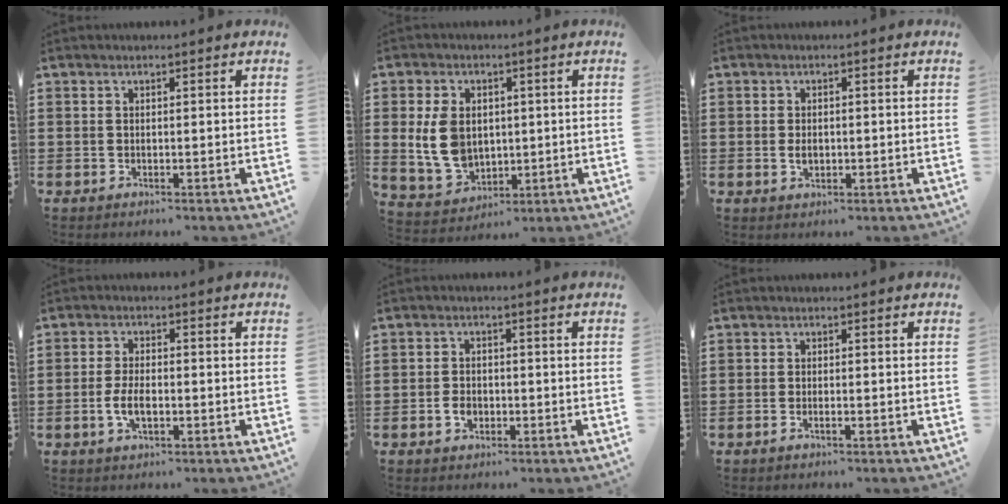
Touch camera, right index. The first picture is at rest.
{"total": 8.1, "force": [0.7, 6.1, 5.3], "torque": [-0.139, 0.010, 0.010]}
{"total": 1.8, "force": [-0.2, 1.1, 1.4], "torque": [-0.027, 0.005, -0.005]}
{"total": 4.3, "force": [-1.1, 1.9, 3.7], "torque": [-0.087, -0.002, -0.025]}
{"total": 2.4, "force": [-1.0, 1.7, 1.5], "torque": [-0.030, 0.000, -0.018]}
{"total": 0.9, "force": [-0.6, 0.2, 0.6], "torque": [-0.014, -0.005, -0.010]}